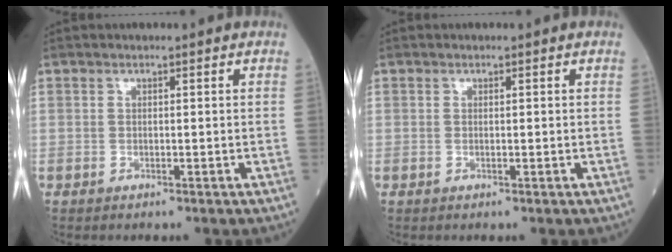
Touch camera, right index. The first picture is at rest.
{"total": 0.0}